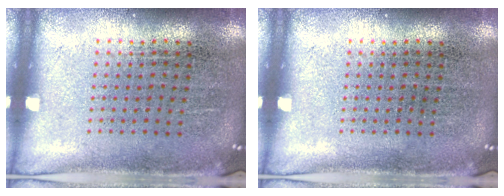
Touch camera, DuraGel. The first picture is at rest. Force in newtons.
{"total": 0.0}